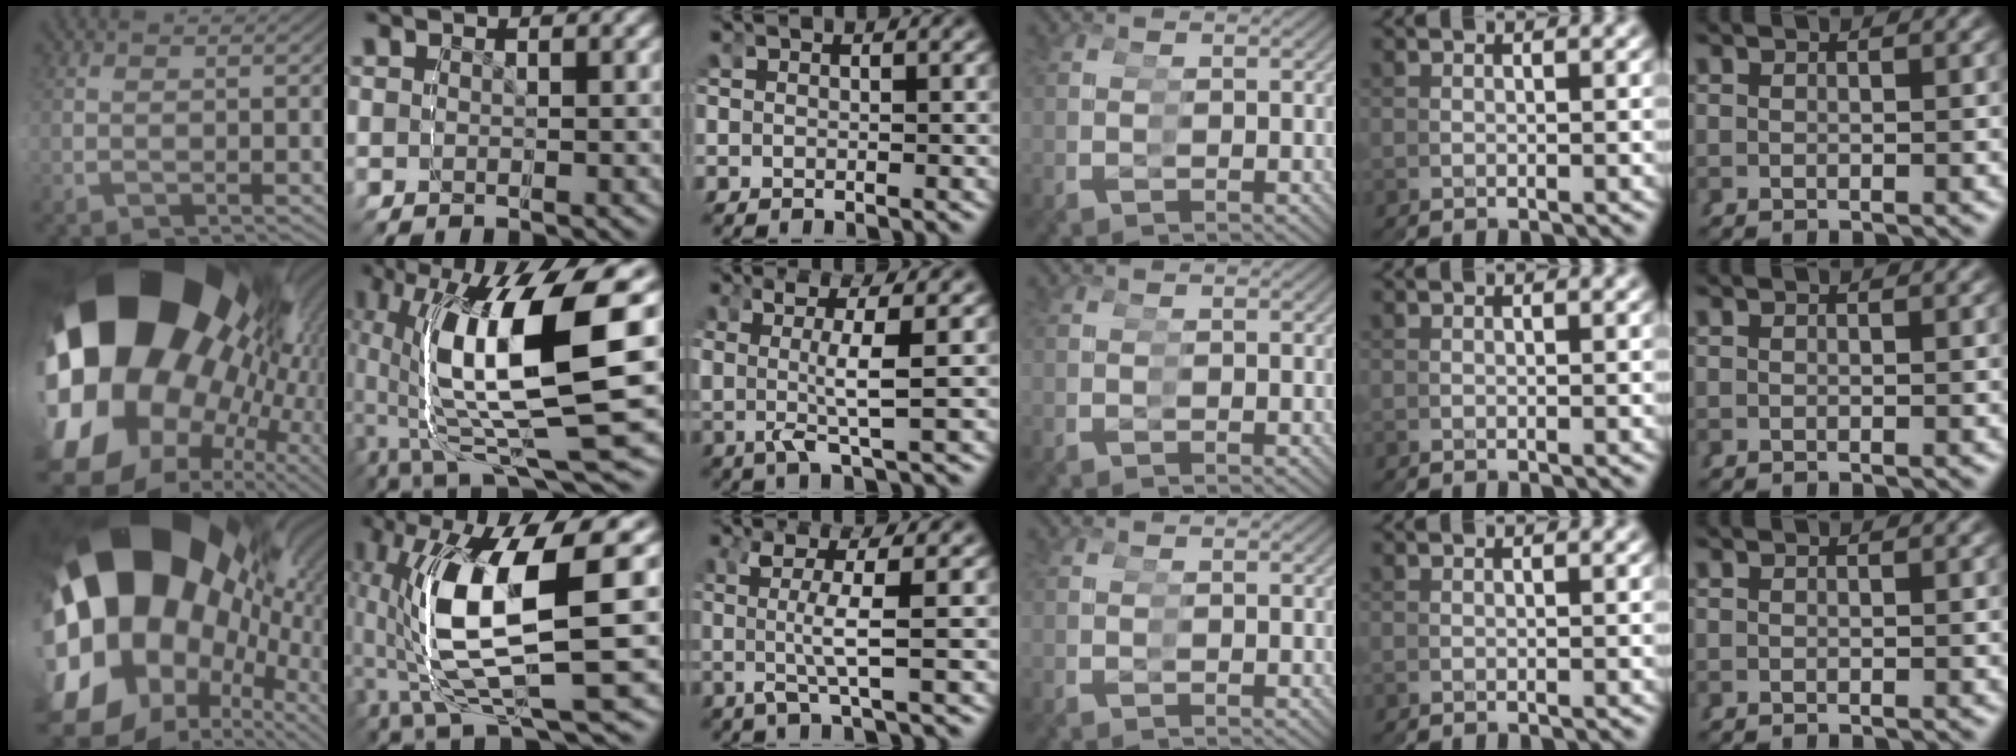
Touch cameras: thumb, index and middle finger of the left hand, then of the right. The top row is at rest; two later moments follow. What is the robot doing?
{"motion": "grasp_and_lifting", "object": "glasses"}